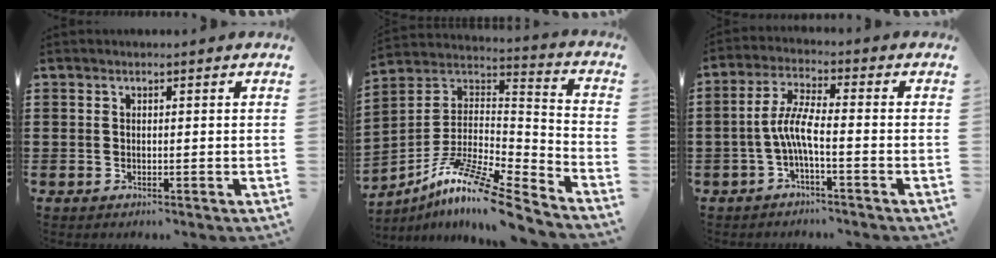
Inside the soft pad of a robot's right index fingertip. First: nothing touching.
{"total": 11.9, "force": [-9.2, 1.0, 7.5], "torque": [-0.141, 0.010, -0.182]}
{"total": 5.6, "force": [-1.8, 1.0, 5.2], "torque": [-0.122, -0.007, -0.043]}